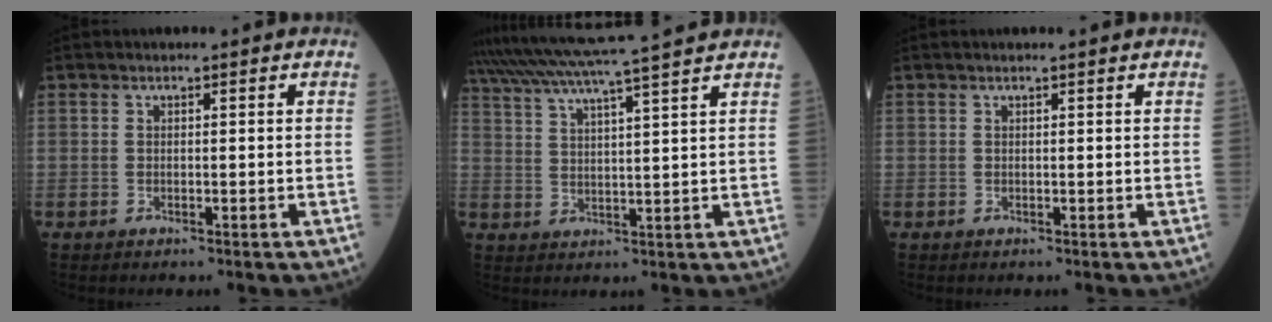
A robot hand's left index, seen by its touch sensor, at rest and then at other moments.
{"total": 14.4, "force": [12.4, -1.7, 7.1], "torque": [-0.138, 0.003, 0.179]}
{"total": 0.7, "force": [0.6, -0.2, 0.4], "torque": [-0.008, 0.003, 0.010]}